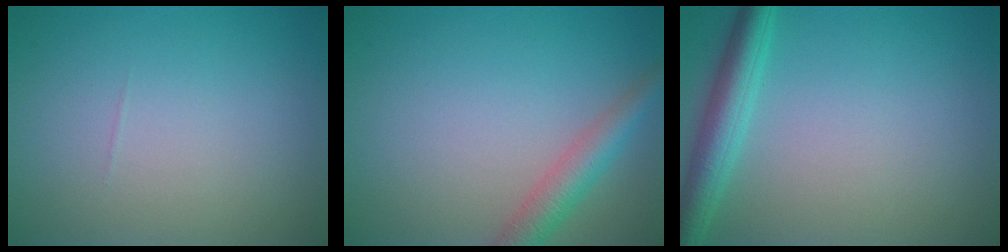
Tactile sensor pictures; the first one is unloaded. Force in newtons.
{"total": 3.3, "press": 3.3, "slide": 0.1}
{"total": 3.9, "press": 3.9, "slide": 0.2}